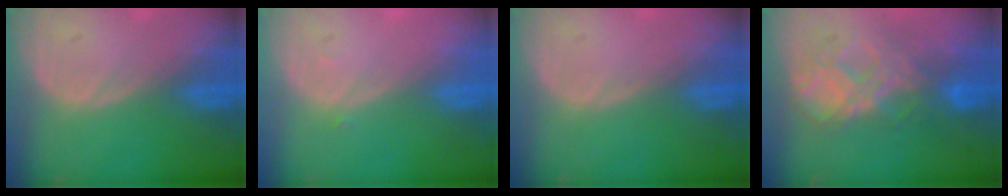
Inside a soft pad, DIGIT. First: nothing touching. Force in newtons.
{"total": 0.5, "press": 0.4, "slide": 0.3}
{"total": 0.0}
{"total": 8.7, "press": 7.5, "slide": 4.3}